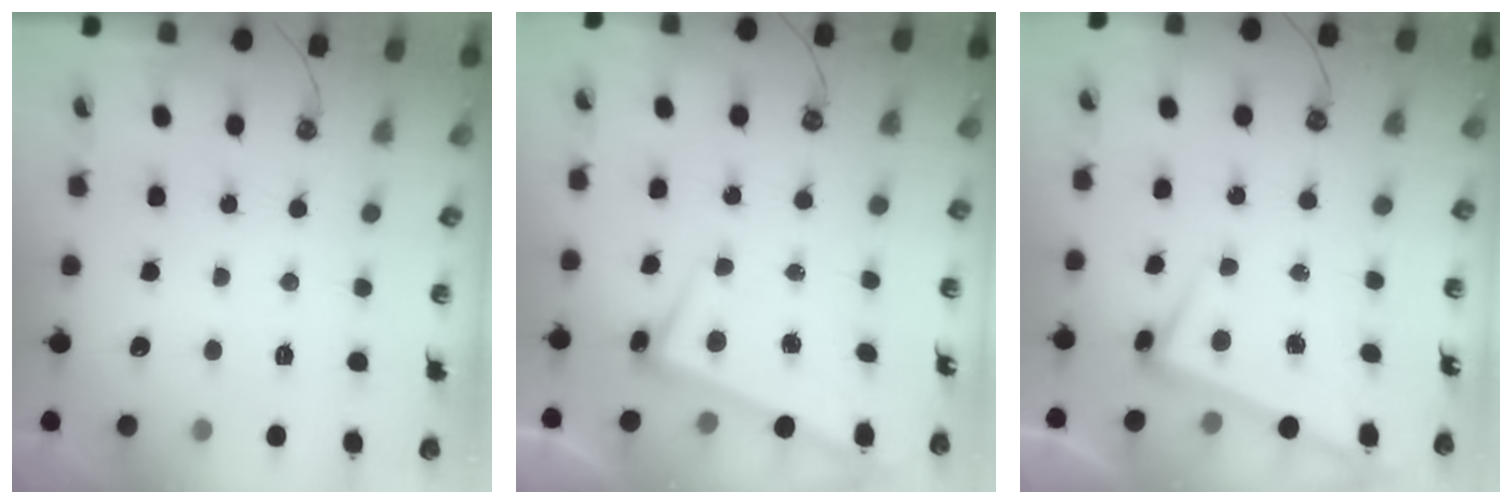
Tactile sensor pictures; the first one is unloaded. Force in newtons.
{"total": 3.5, "press": 3.4, "slide": 0.9}
{"total": 2.5, "press": 2.4, "slide": 0.8}